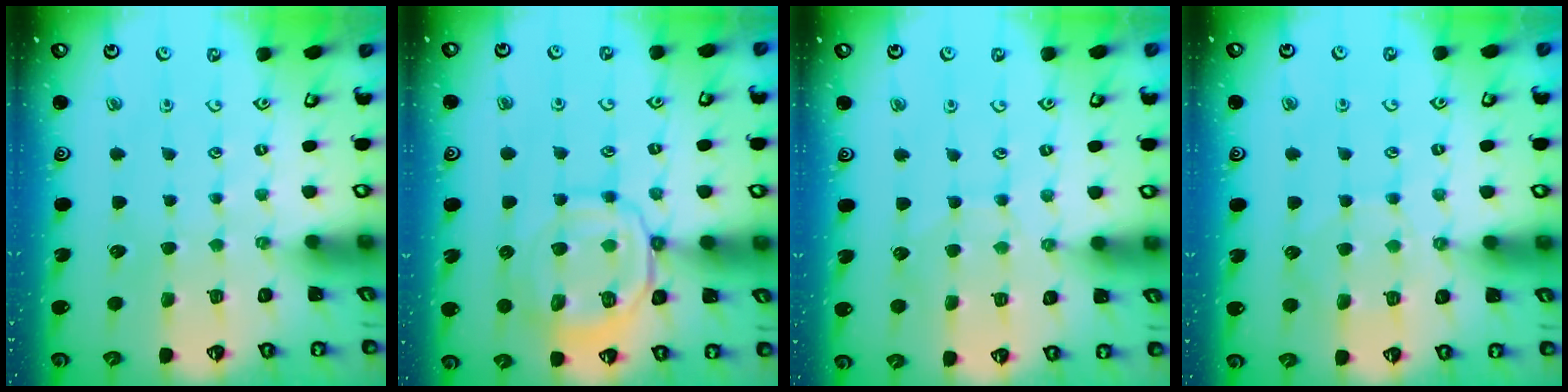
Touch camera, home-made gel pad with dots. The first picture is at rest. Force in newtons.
{"total": 11.7, "press": 11.6, "slide": 1.2}
{"total": 5.5, "press": 5.5, "slide": 0.5}
{"total": 6.4, "press": 6.4, "slide": 0.7}